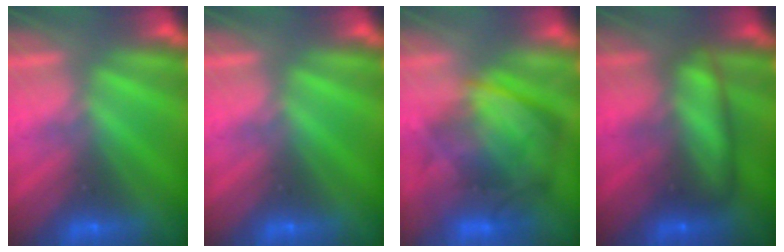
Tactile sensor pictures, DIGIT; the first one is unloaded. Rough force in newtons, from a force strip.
{"total": 0.0}
{"total": 9.7}
{"total": 6.1}